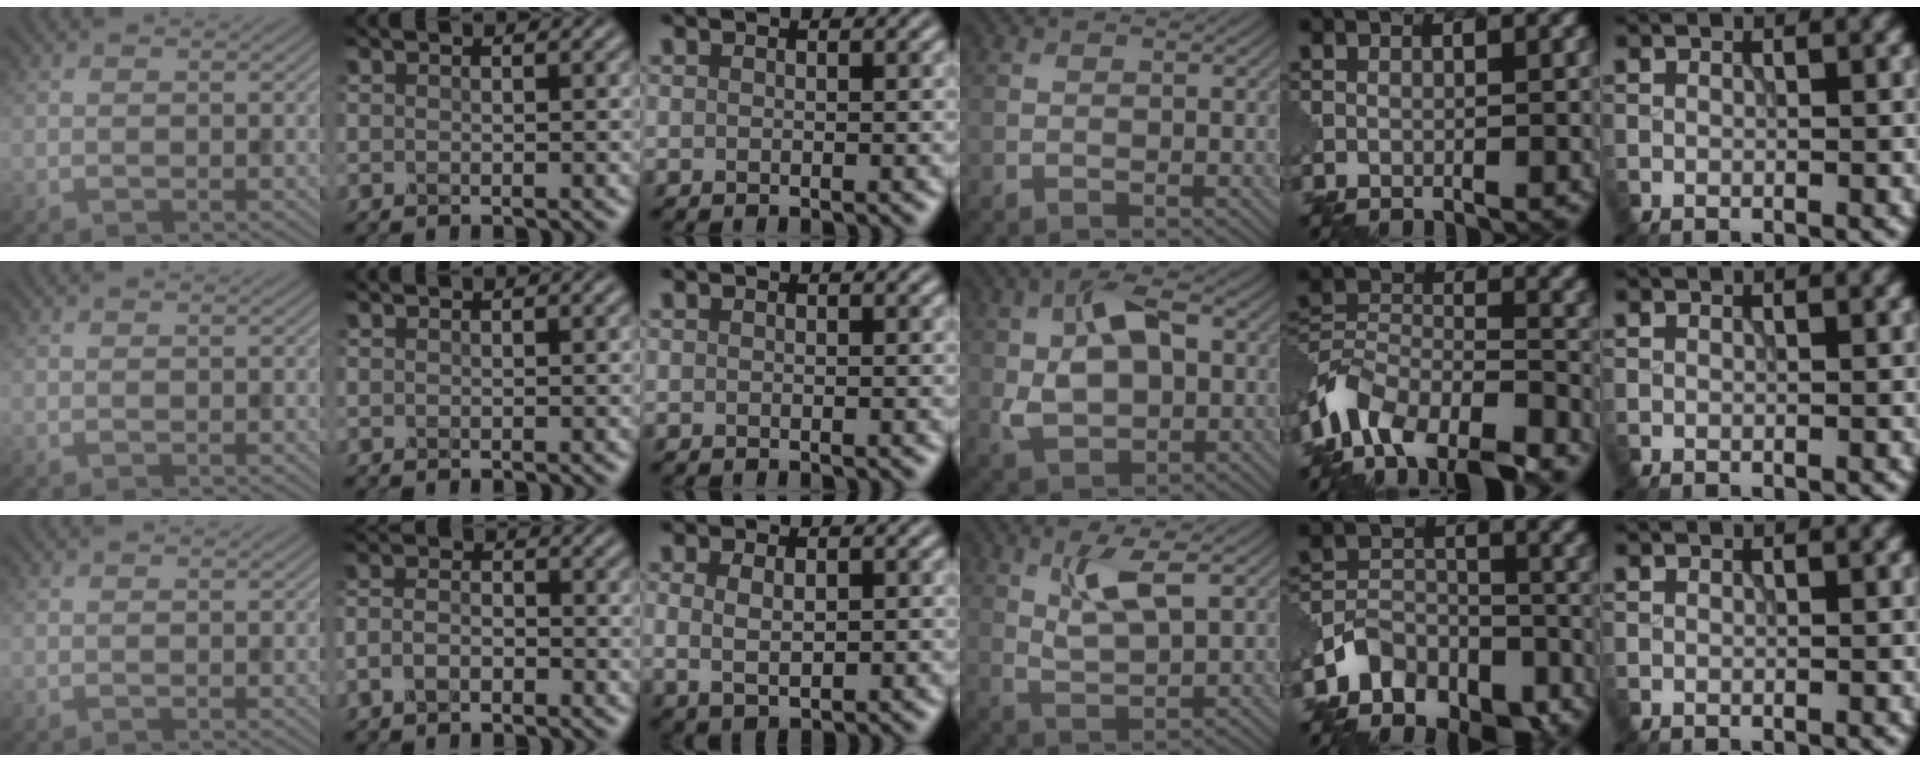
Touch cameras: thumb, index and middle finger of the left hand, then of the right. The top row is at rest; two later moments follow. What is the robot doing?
{"motion": "extract", "object": "pin"}